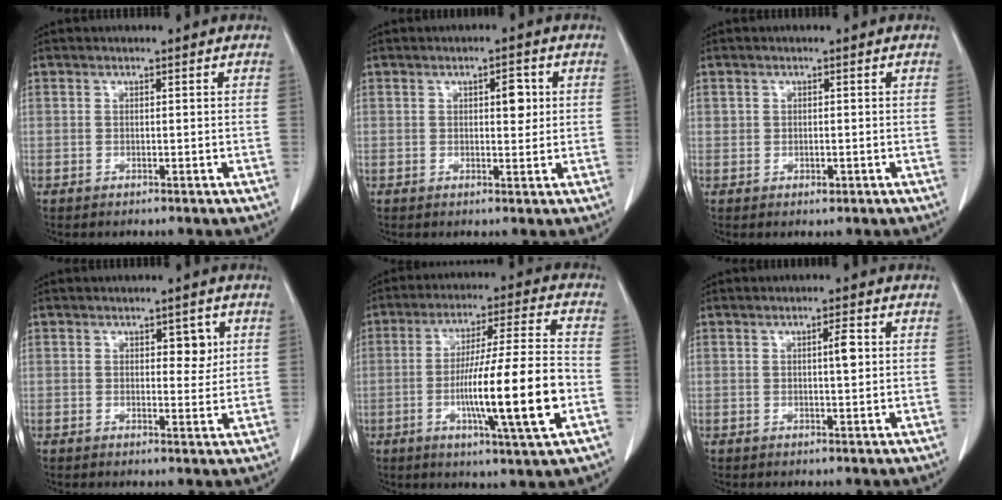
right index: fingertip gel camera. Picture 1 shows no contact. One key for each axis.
{"total": 3.0, "fx": 0.7, "fy": 1.3, "fz": 2.6, "tx": -0.035, "ty": 0.002, "tz": 0.010}
{"total": 1.2, "fx": -0.2, "fy": 0.9, "fz": 0.7, "tx": -0.011, "ty": -0.001, "tz": 0.000}
{"total": 3.1, "fx": 1.1, "fy": 1.6, "fz": 2.4, "tx": -0.025, "ty": 0.000, "tz": 0.014}
{"total": 16.2, "fx": -4.1, "fy": 0.0, "fz": 15.7, "tx": -0.268, "ty": -0.007, "tz": -0.069}
{"total": 2.2, "fx": 0.4, "fy": 0.3, "fz": 2.2, "tx": -0.036, "ty": 0.002, "tz": 0.006}